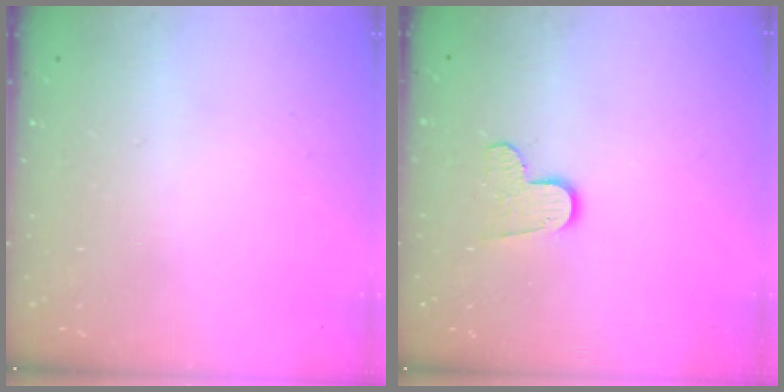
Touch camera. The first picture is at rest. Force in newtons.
{"total": 7.0, "press": 7.0, "slide": 0.3}